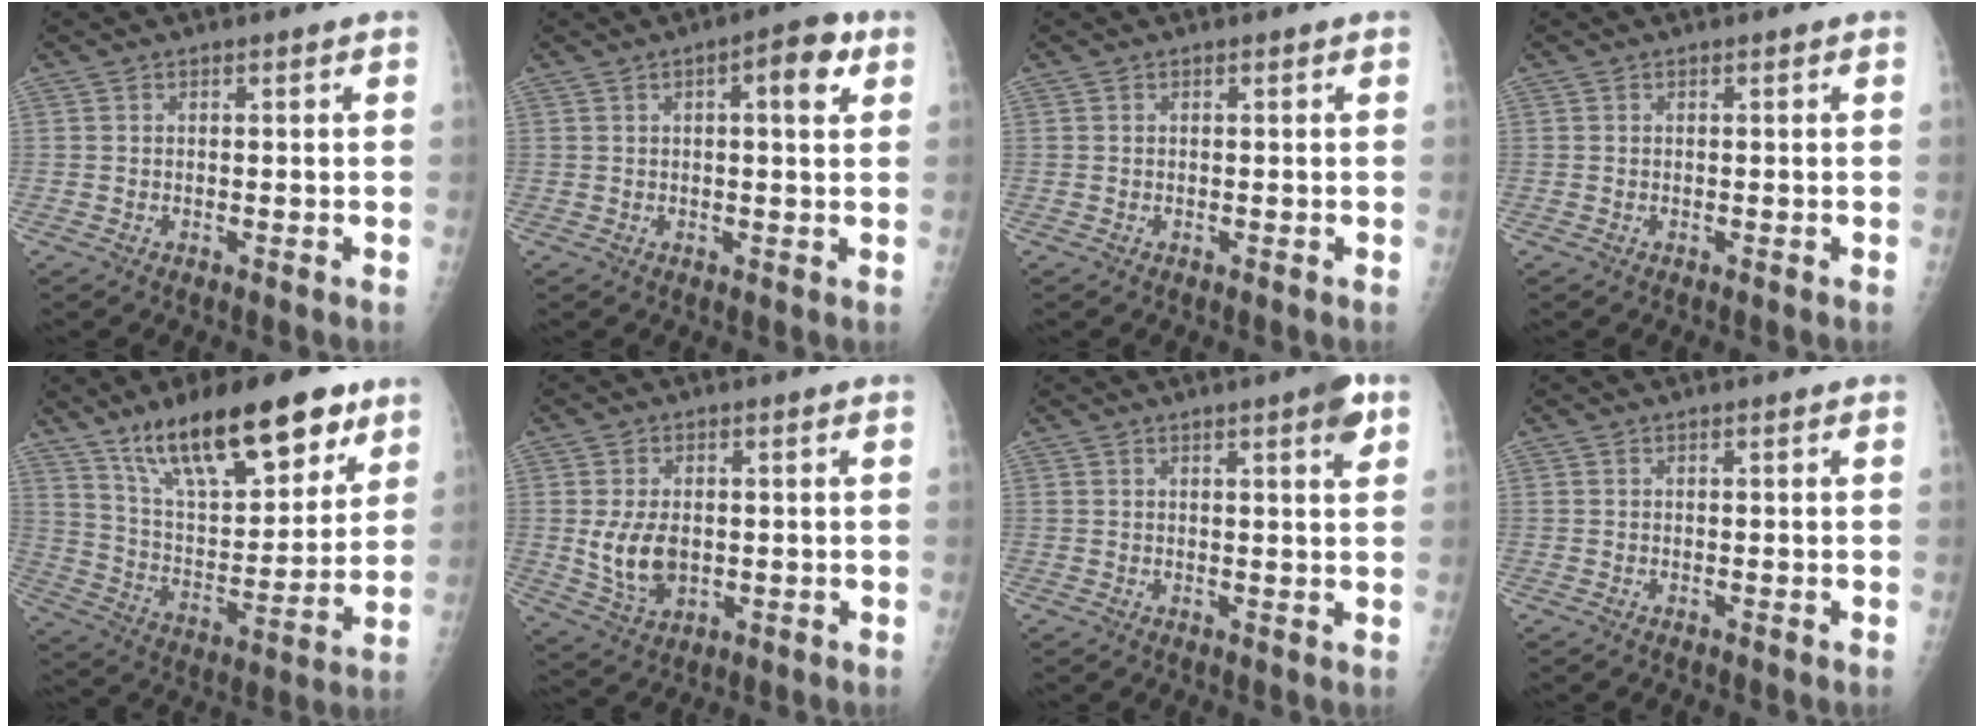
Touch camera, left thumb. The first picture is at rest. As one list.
[{"total": 6.4, "force": [2.2, 2.1, 5.6], "torque": [-0.067, 0.005, 0.023]}, {"total": 0.0}, {"total": 0.0}, {"total": 23.9, "force": [15.1, 9.0, 16.1], "torque": [-0.218, -0.052, 0.259]}, {"total": 8.0, "force": [-0.1, 5.3, 6.0], "torque": [-0.102, -0.008, 0.011]}, {"total": 4.4, "force": [2.3, 0.6, 3.7], "torque": [-0.045, -0.008, 0.027]}, {"total": 0.0}]